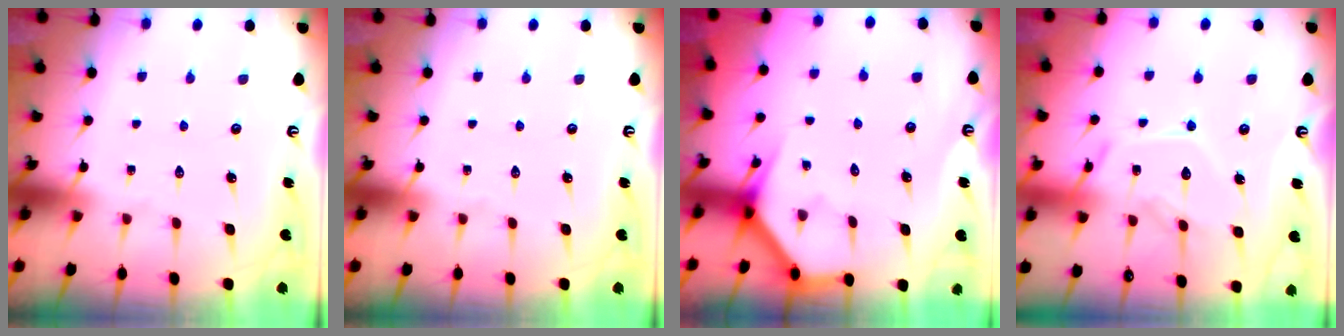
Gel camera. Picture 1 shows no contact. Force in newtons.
{"total": 0.0}
{"total": 3.8, "press": 3.8, "slide": 0.3}
{"total": 12.2, "press": 12.1, "slide": 1.2}